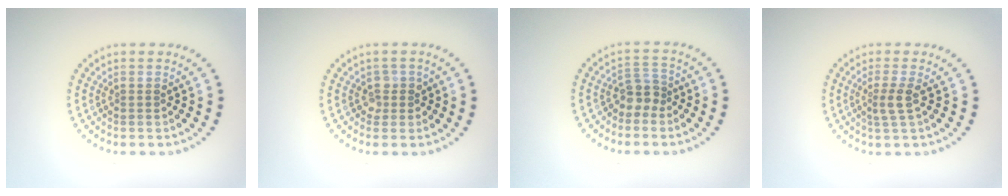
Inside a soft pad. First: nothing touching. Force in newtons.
{"total": 1.4, "press": 1.3, "slide": 0.6}
{"total": 2.1, "press": 1.6, "slide": 1.3}
{"total": 1.8, "press": 1.4, "slide": 1.1}